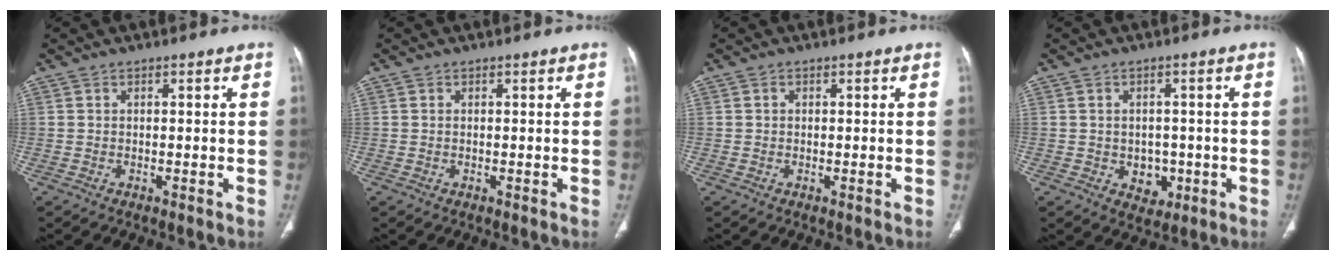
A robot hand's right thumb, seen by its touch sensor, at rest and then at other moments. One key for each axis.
{"total": 0.0}
{"total": 0.6, "fx": 0.1, "fy": 0.6, "fz": 0.2, "tx": 0.000, "ty": 0.002, "tz": 0.002}
{"total": 4.7, "fx": -1.0, "fy": 3.9, "fz": 2.5, "tx": -0.009, "ty": 0.005, "tz": -0.004}